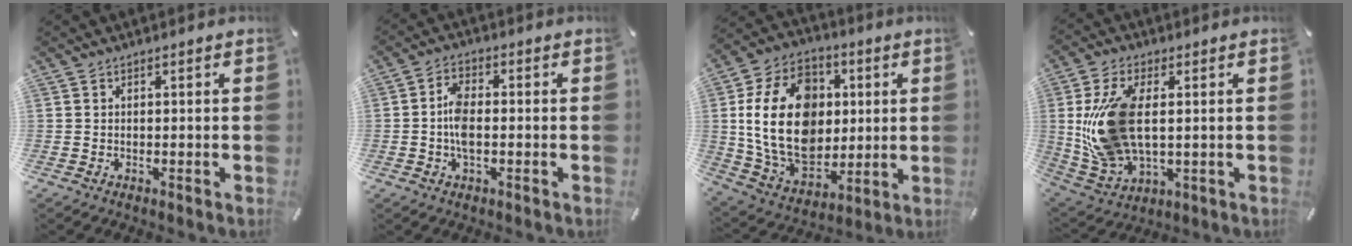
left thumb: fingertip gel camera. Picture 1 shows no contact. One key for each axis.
{"total": 5.6, "fx": -0.9, "fy": 2.8, "fz": 4.8, "tx": -0.105, "ty": 0.002, "tz": -0.019}
{"total": 22.7, "fx": 2.2, "fy": 17.1, "fz": 14.7, "tx": -0.287, "ty": -0.001, "tz": 0.047}
{"total": 16.3, "fx": 1.8, "fy": 8.9, "fz": 13.5, "tx": -0.302, "ty": -0.011, "tz": 0.034}